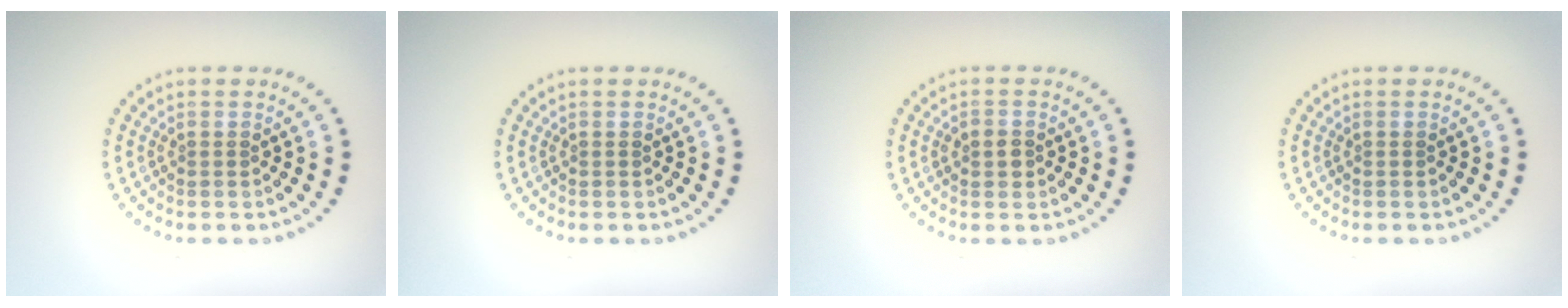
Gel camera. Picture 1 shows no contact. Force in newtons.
{"total": 0.0}
{"total": 1.4, "press": 1.3, "slide": 0.3}
{"total": 0.0}